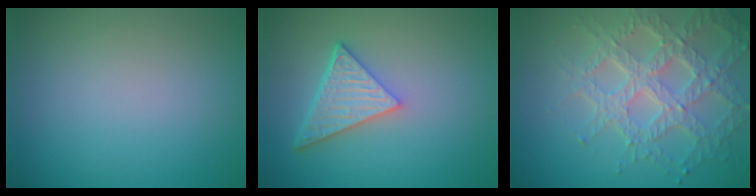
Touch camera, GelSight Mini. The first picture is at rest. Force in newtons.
{"total": 5.0, "press": 3.7, "slide": 3.3}
{"total": 6.8, "press": 5.3, "slide": 4.3}